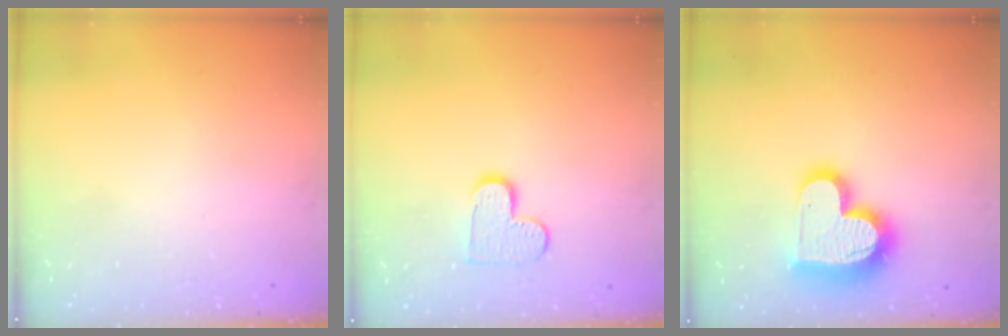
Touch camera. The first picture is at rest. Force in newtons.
{"total": 8.5, "press": 8.4, "slide": 0.4}
{"total": 18.8, "press": 18.7, "slide": 1.6}